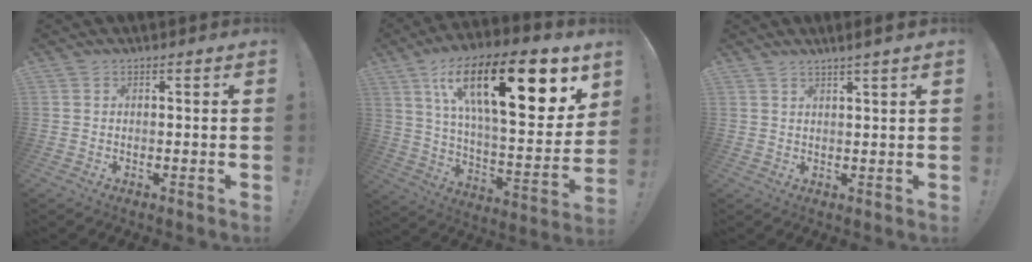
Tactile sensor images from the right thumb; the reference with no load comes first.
{"total": 27.7, "force": [12.2, 9.6, 23.0], "torque": [-0.381, -0.062, 0.199]}
{"total": 2.9, "force": [2.2, -0.5, 1.8], "torque": [-0.022, -0.014, 0.034]}